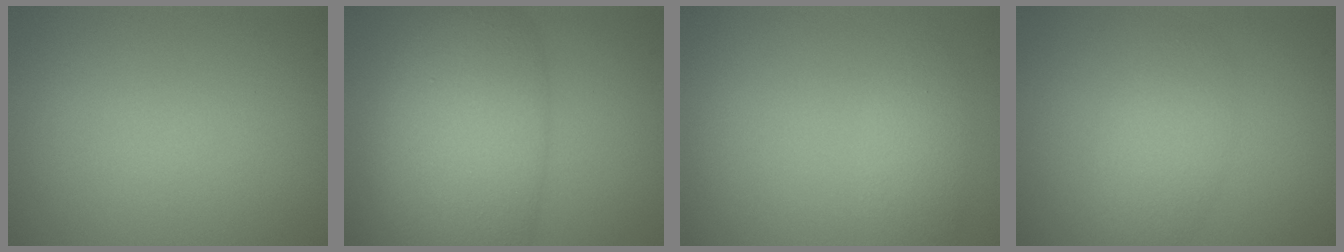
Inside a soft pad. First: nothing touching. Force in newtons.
{"total": 10.6, "press": 10.6, "slide": 0.3}
{"total": 2.0, "press": 2.0, "slide": 0.1}
{"total": 3.0, "press": 3.0, "slide": 0.2}